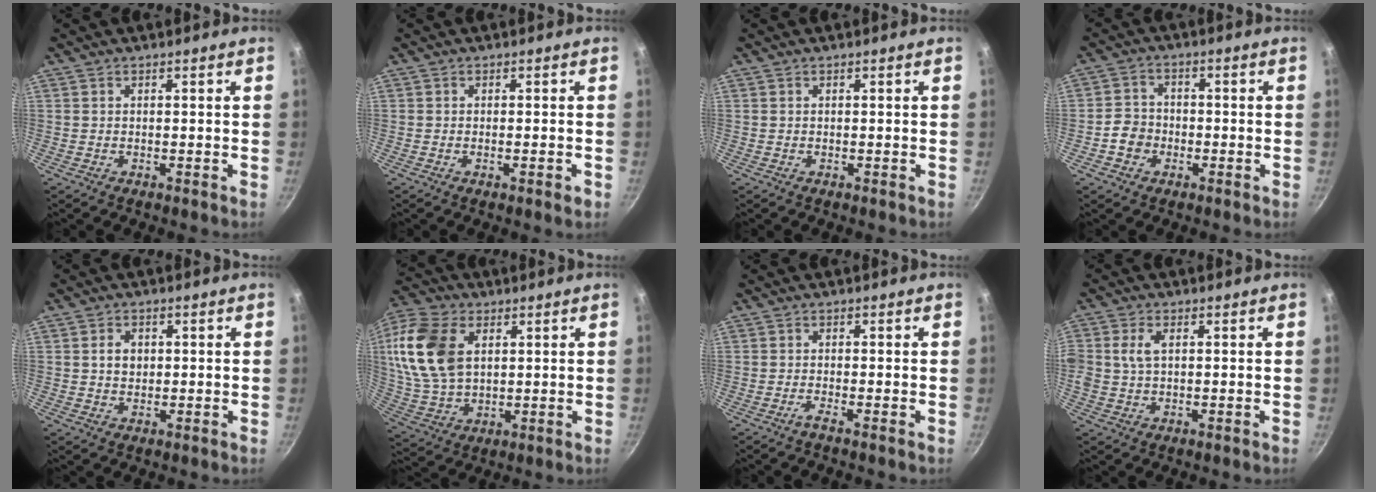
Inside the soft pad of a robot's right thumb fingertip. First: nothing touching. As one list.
[{"total": 1.7, "force": [-0.8, 0.2, 1.5], "torque": [-0.028, 0.002, -0.016]}, {"total": 0.0}, {"total": 4.9, "force": [-1.9, 4.2, 1.7], "torque": [-0.008, 0.022, -0.040]}, {"total": 4.0, "force": [0.7, 3.2, 2.3], "torque": [-0.023, 0.003, 0.009]}, {"total": 19.6, "force": [5.1, 12.9, 13.8], "torque": [-0.278, -0.005, 0.102]}, {"total": 1.2, "force": [-0.8, -0.4, 0.8], "torque": [-0.026, 0.001, -0.020]}, {"total": 4.5, "force": [0.8, 2.7, 3.5], "torque": [-0.070, 0.008, 0.014]}]